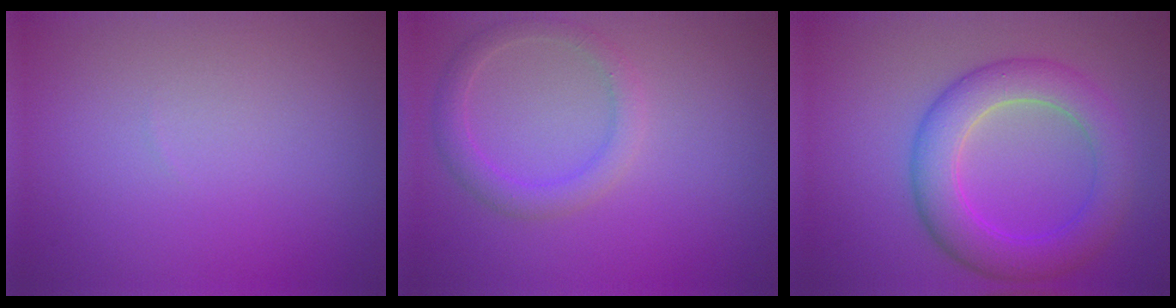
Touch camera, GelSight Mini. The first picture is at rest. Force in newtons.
{"total": 2.5, "press": 2.5, "slide": 0.2}
{"total": 5.9, "press": 5.9, "slide": 0.1}